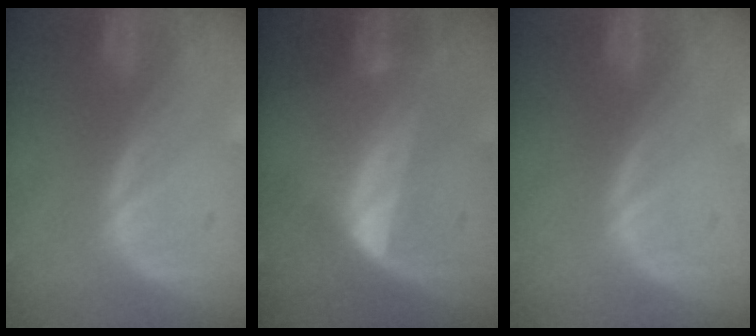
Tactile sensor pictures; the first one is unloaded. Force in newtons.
{"total": 6.5, "press": 5.9, "slide": 2.7}
{"total": 0.0}